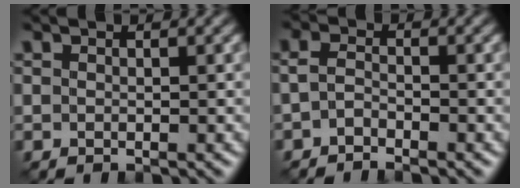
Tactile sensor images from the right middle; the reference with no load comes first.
{"total": 1.4, "force": [-1.0, 0.4, 1.0], "torque": [-0.029, 0.003, -0.026]}